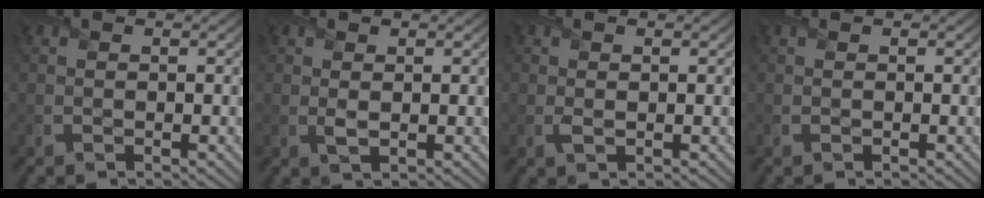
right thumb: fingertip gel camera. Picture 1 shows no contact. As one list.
[{"total": 1.1, "force": [0.4, 0.2, 1.0], "torque": [-0.024, 0.000, 0.010]}, {"total": 0.8, "force": [0.2, 0.1, 0.8], "torque": [-0.019, 0.002, 0.003]}, {"total": 0.0}]